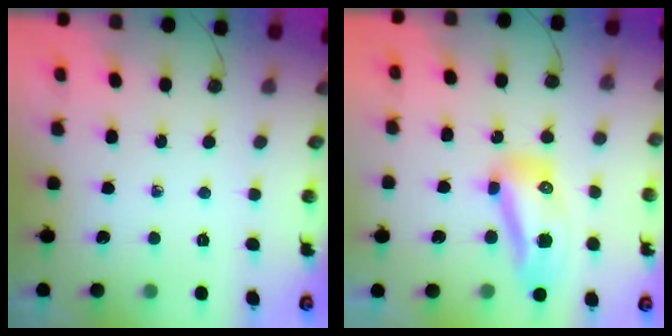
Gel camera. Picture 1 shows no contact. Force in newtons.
{"total": 10.3, "press": 10.2, "slide": 0.9}